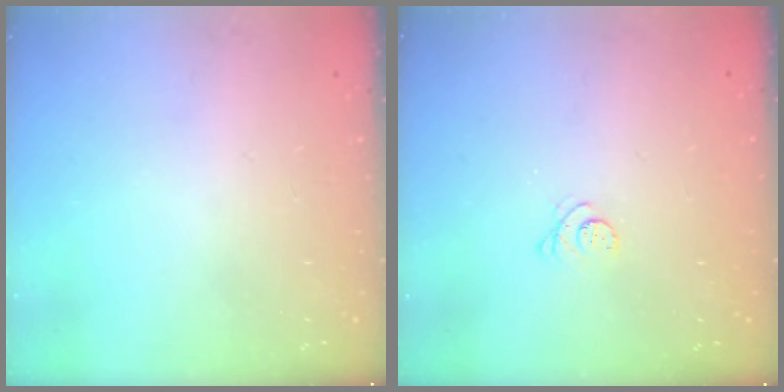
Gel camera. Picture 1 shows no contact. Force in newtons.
{"total": 2.8, "press": 2.8, "slide": 0.4}